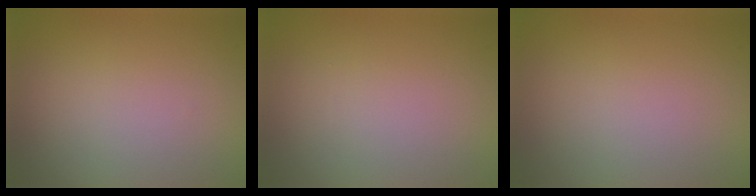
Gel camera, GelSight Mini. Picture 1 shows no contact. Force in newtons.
{"total": 0.0}
{"total": 0.0}